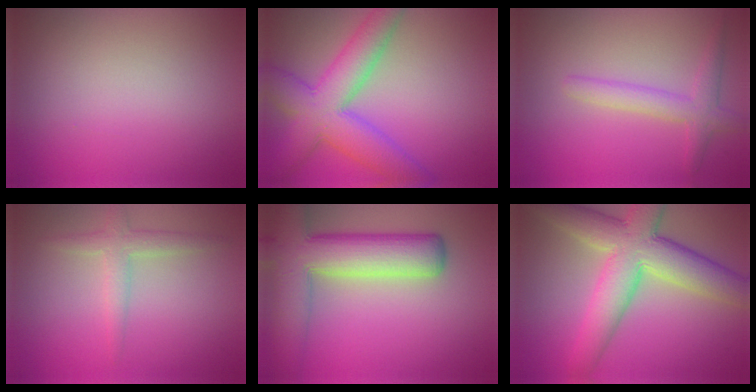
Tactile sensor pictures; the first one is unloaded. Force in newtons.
{"total": 8.0, "press": 8.0, "slide": 0.4}
{"total": 2.8, "press": 2.7, "slide": 0.2}
{"total": 2.3, "press": 2.3, "slide": 0.1}
{"total": 9.3, "press": 9.2, "slide": 0.5}
{"total": 9.0, "press": 9.0, "slide": 0.5}